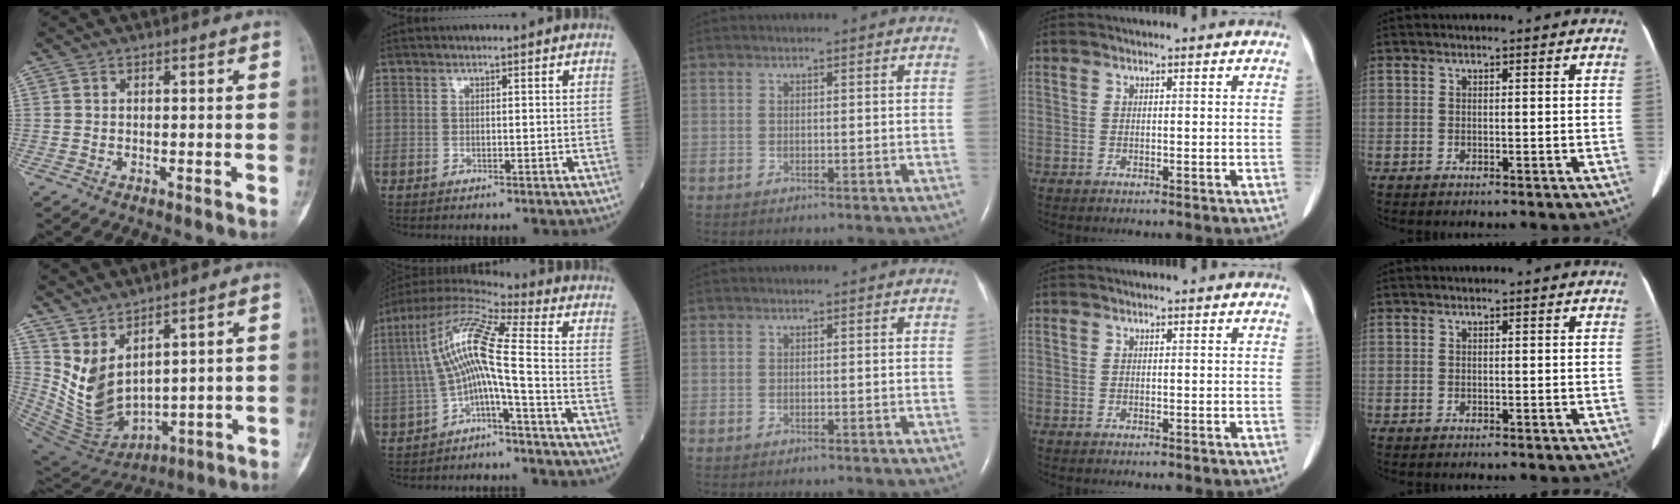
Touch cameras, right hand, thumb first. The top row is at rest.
{"thumb": {"total": 10.7, "force": [4.7, 5.3, 8.1], "torque": [-0.131, -0.046, 0.123]}, "index": {"total": 11.1, "force": [-1.5, 0.6, 11.0], "torque": [-0.223, 0.037, -0.035]}}